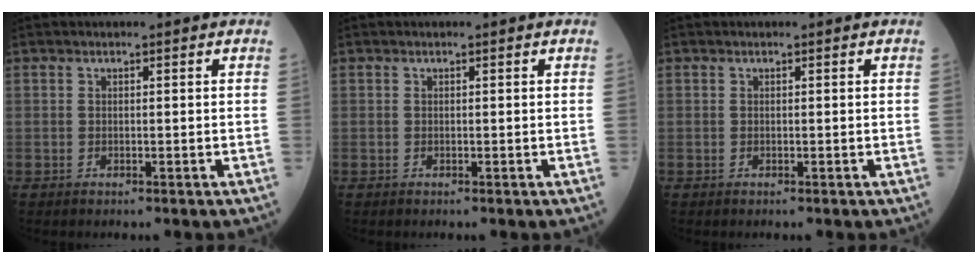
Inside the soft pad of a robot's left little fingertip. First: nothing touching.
{"total": 0.0}
{"total": 0.0}